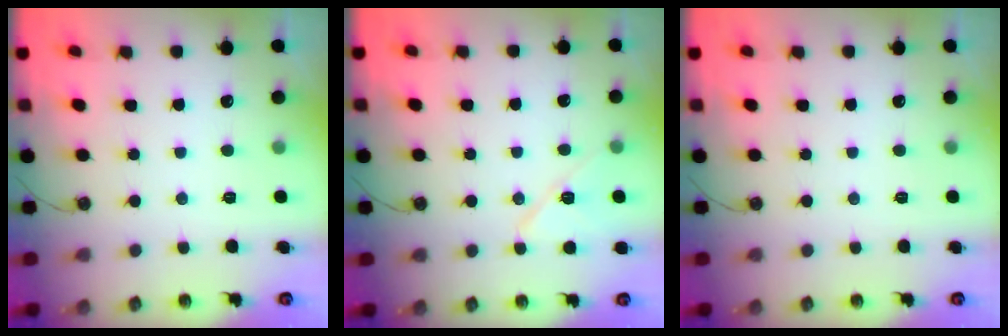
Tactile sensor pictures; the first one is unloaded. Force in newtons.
{"total": 10.0, "press": 9.9, "slide": 1.2}
{"total": 0.0}